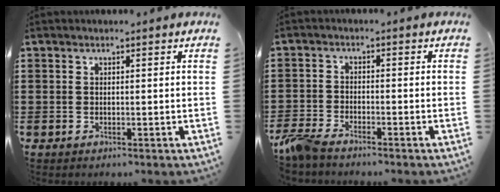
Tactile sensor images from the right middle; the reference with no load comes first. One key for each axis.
{"total": 3.6, "fx": -3.2, "fy": 0.6, "fz": 1.5, "tx": -0.060, "ty": -0.008, "tz": -0.074}